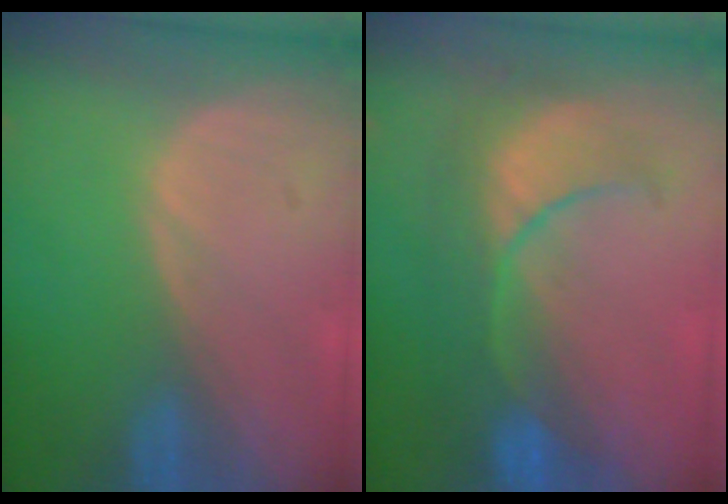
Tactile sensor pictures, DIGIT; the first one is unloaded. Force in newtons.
{"total": 8.9, "press": 8.5, "slide": 2.6}